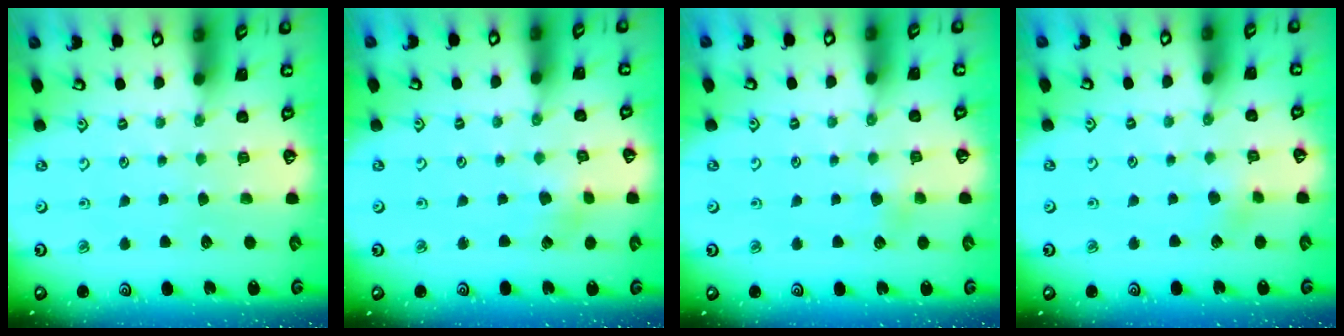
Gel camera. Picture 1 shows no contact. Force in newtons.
{"total": 2.0, "press": 2.0, "slide": 0.3}
{"total": 2.6, "press": 2.6, "slide": 0.5}
{"total": 3.7, "press": 3.6, "slide": 0.7}